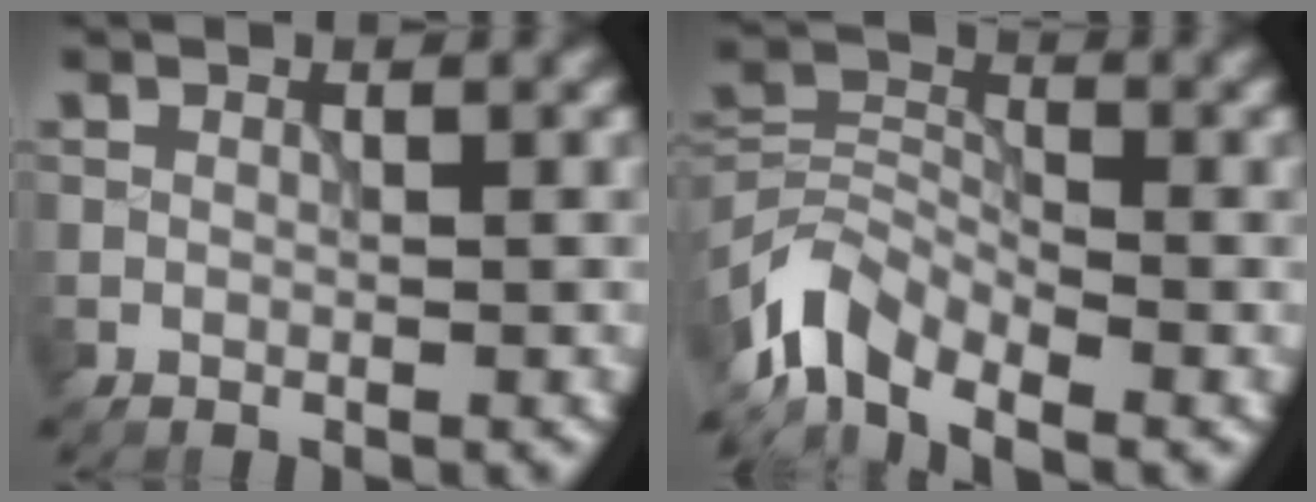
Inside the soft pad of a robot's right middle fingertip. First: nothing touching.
{"total": 5.9, "force": [-4.4, 2.8, 3.0], "torque": [-0.051, -0.001, -0.102]}